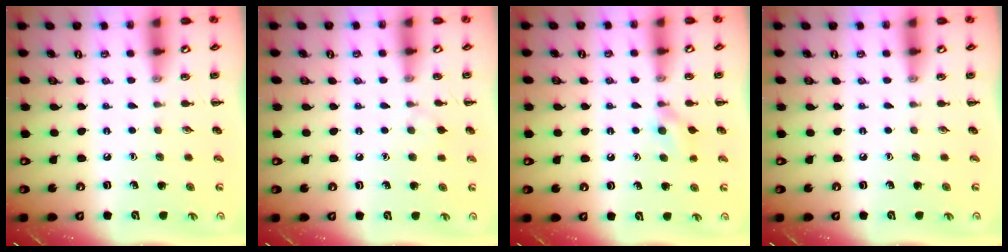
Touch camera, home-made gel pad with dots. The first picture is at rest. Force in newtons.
{"total": 4.2, "press": 3.9, "slide": 1.6}
{"total": 6.7, "press": 6.4, "slide": 1.9}
{"total": 0.0}